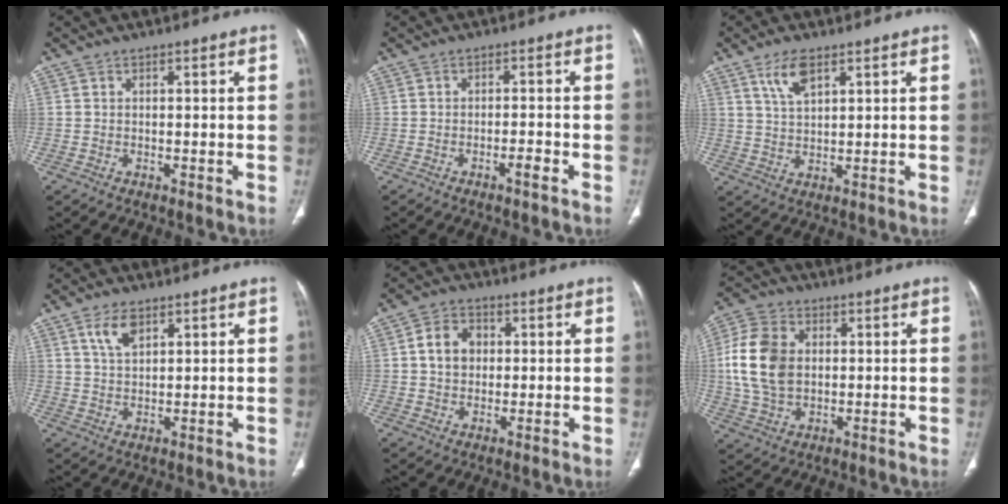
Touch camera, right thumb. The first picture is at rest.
{"total": 2.2, "force": [-1.5, 0.3, 1.7], "torque": [-0.033, 0.009, -0.025]}
{"total": 5.6, "force": [3.3, 2.3, 4.0], "torque": [-0.071, -0.013, 0.066]}
{"total": 4.9, "force": [2.8, 2.4, 3.3], "torque": [-0.054, -0.011, 0.056]}
{"total": 6.7, "force": [0.9, 5.4, 4.0], "torque": [-0.049, 0.007, 0.011]}
{"total": 13.2, "force": [1.3, 9.5, 9.2], "torque": [-0.173, 0.005, 0.024]}